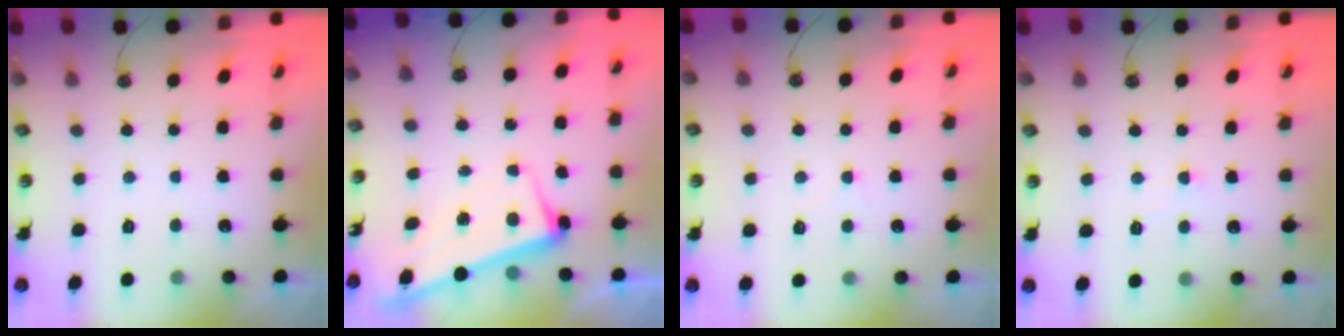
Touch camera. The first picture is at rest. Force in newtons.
{"total": 2.3, "press": 2.2, "slide": 0.8}
{"total": 3.1, "press": 3.1, "slide": 0.2}
{"total": 0.9, "press": 0.9, "slide": 0.3}